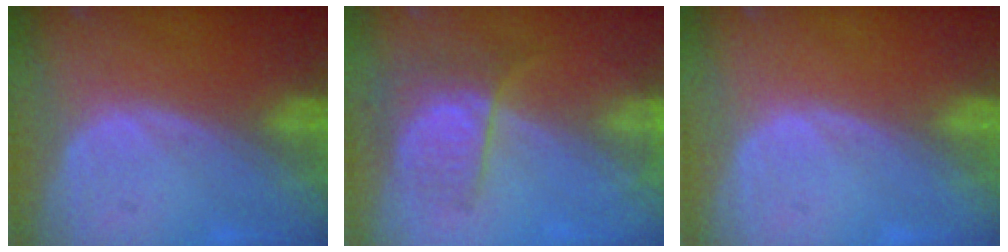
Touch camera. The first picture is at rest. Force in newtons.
{"total": 6.8, "press": 6.0, "slide": 3.3}
{"total": 0.0}